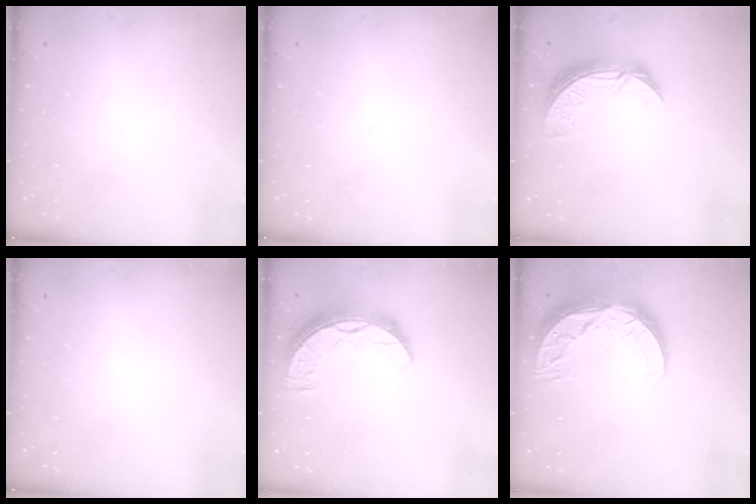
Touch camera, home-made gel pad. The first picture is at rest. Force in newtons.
{"total": 0.0}
{"total": 8.2, "press": 8.2, "slide": 0.3}
{"total": 0.0}
{"total": 10.4, "press": 10.3, "slide": 0.9}
{"total": 13.5, "press": 13.5, "slide": 0.8}